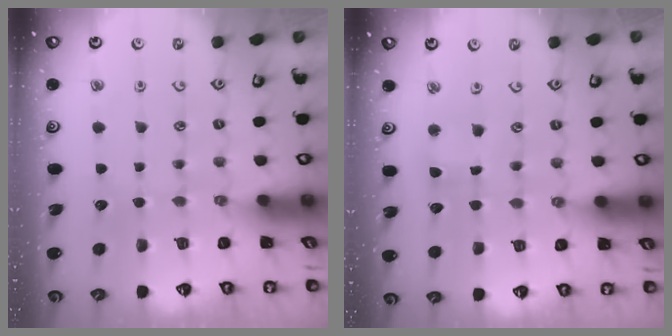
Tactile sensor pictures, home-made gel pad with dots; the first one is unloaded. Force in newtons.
{"total": 4.3, "press": 4.3, "slide": 0.5}